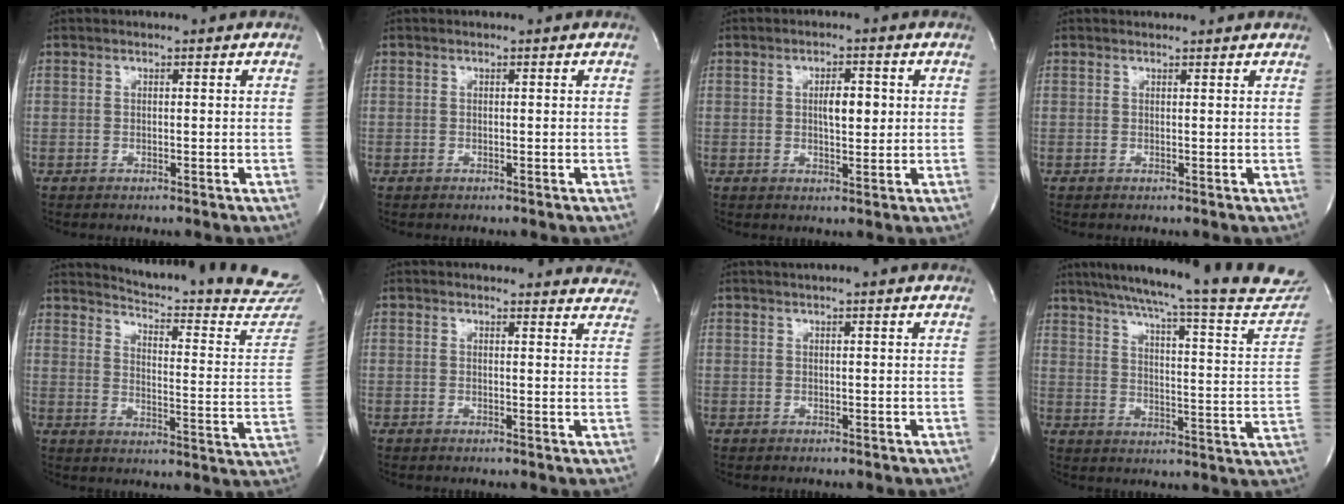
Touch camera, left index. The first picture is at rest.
{"total": 0.0}
{"total": 3.9, "force": [0.4, 1.5, 3.6], "torque": [-0.058, 0.000, 0.007]}
{"total": 2.1, "force": [2.0, 0.3, 0.1], "torque": [-0.013, 0.013, 0.022]}
{"total": 24.8, "force": [23.8, 1.1, 7.0], "torque": [-0.101, -0.138, 0.275]}
{"total": 13.9, "force": [13.5, 3.0, 1.5], "torque": [0.013, -0.045, 0.120]}
{"total": 5.6, "force": [5.0, -0.1, 2.3], "torque": [-0.035, 0.024, 0.055]}
{"total": 29.8, "force": [26.9, 1.9, 12.8], "torque": [-0.195, -0.084, 0.325]}